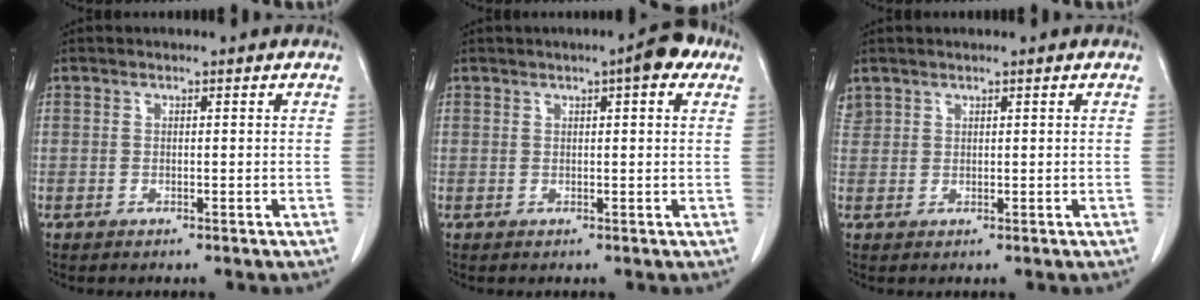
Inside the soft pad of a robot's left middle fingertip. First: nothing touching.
{"total": 4.6, "force": [2.5, 1.0, 3.7], "torque": [-0.050, 0.010, 0.027]}
{"total": 1.5, "force": [1.3, 0.8, 0.0], "torque": [-0.004, 0.011, 0.028]}